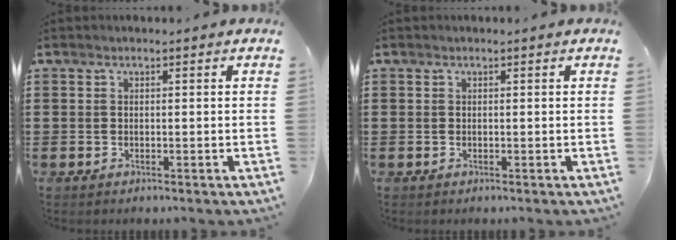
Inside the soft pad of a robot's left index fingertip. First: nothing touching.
{"total": 0.0}